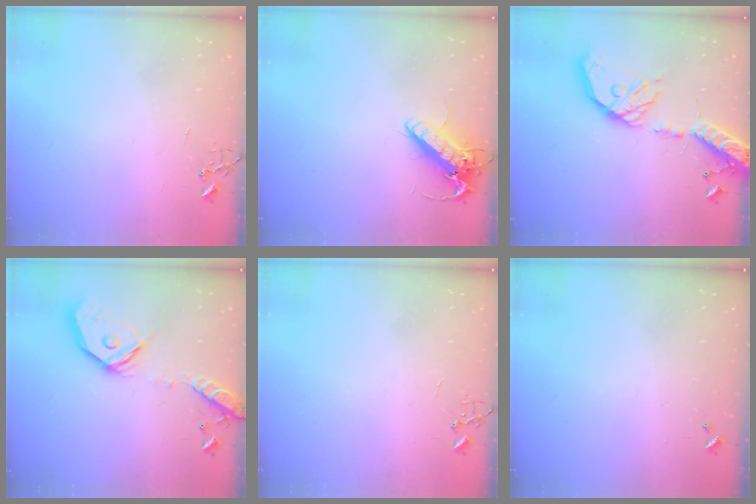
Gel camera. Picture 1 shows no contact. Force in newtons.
{"total": 13.5, "press": 13.2, "slide": 2.7}
{"total": 20.9, "press": 20.5, "slide": 3.9}
{"total": 18.4, "press": 18.2, "slide": 3.1}
{"total": 0.0}
{"total": 0.0}